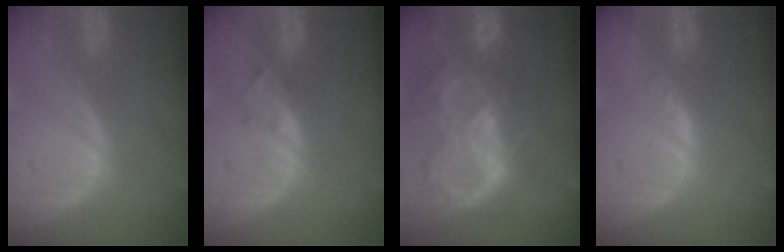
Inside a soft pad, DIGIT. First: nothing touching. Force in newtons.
{"total": 1.3, "press": 1.1, "slide": 0.8}
{"total": 10.5, "press": 8.8, "slide": 5.7}
{"total": 1.1, "press": 1.1, "slide": 0.1}